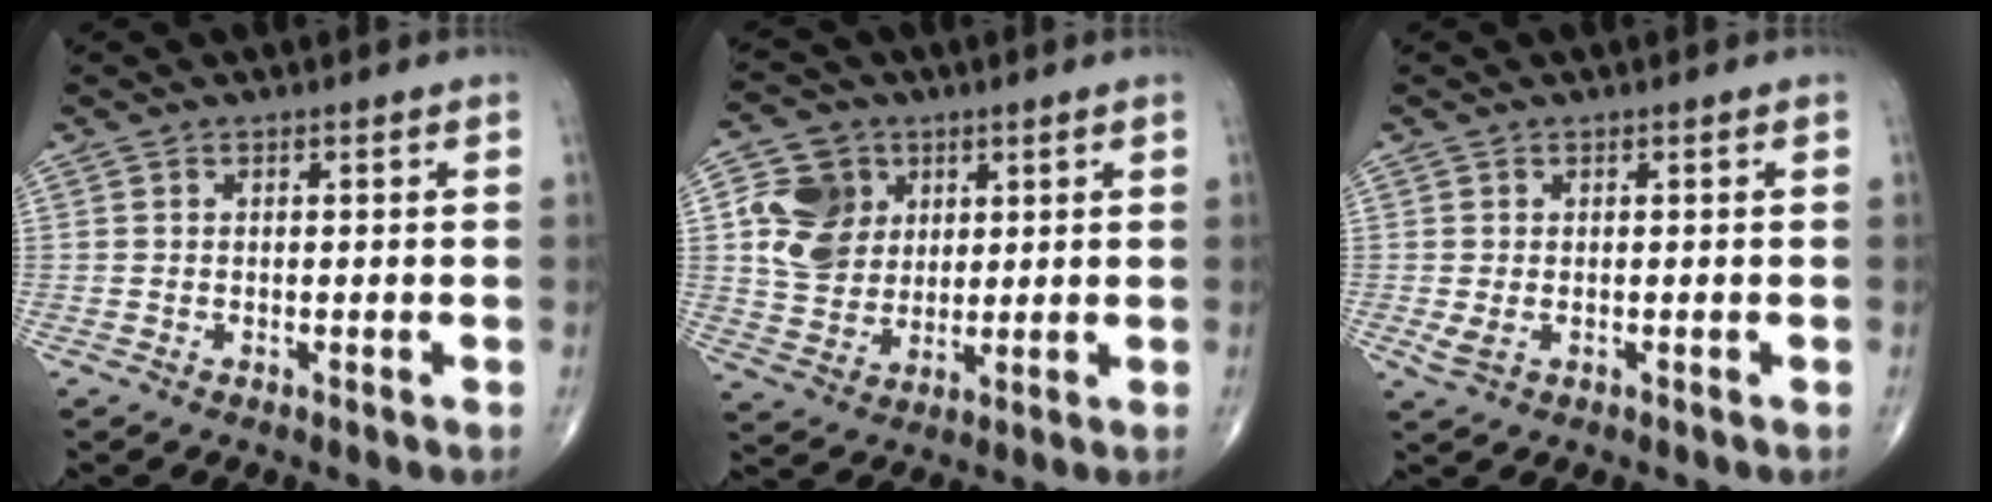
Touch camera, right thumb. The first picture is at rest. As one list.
[{"total": 11.1, "force": [3.2, 9.4, 5.0], "torque": [-0.058, -0.007, 0.063]}, {"total": 1.9, "force": [-0.2, 1.1, 1.6], "torque": [-0.036, -0.004, 0.001]}]